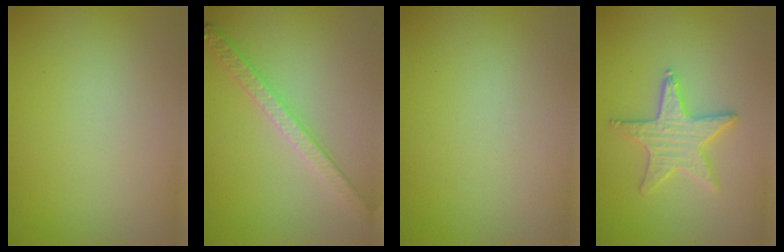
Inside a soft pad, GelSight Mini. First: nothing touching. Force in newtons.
{"total": 3.8, "press": 3.0, "slide": 2.4}
{"total": 0.0}
{"total": 3.4, "press": 3.3, "slide": 0.7}